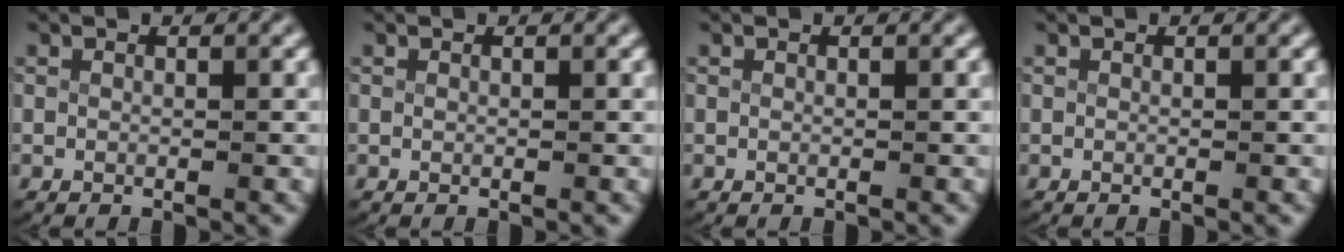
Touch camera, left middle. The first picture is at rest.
{"total": 0.0}
{"total": 0.0}
{"total": 0.0}